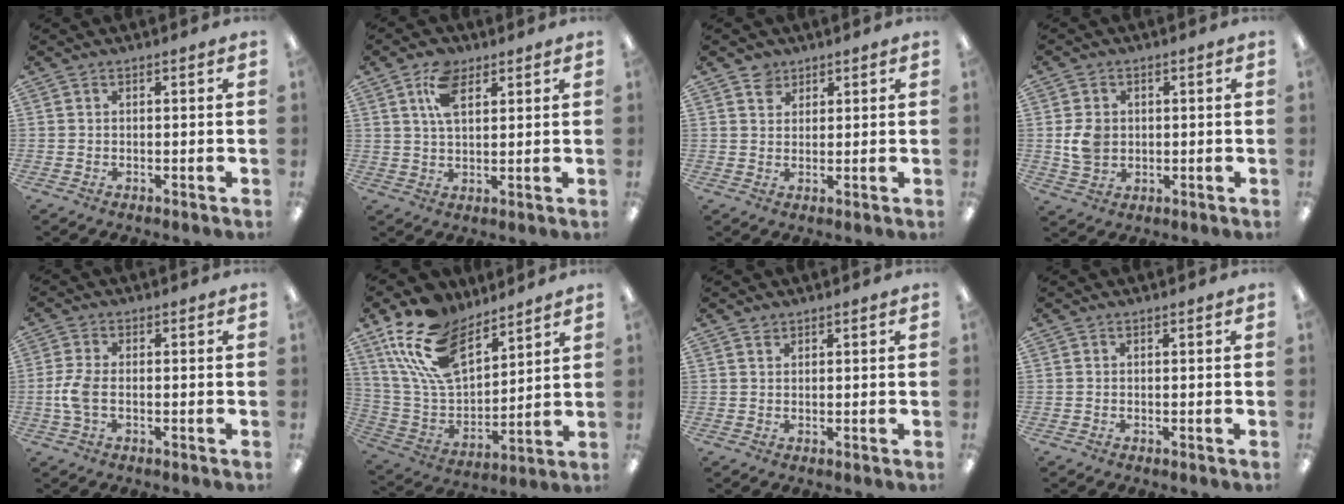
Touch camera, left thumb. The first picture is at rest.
{"total": 8.4, "force": [4.3, 4.6, 5.5], "torque": [-0.105, 0.002, 0.077]}
{"total": 3.5, "force": [2.3, 2.5, 0.3], "torque": [0.002, -0.004, 0.043]}
{"total": 6.0, "force": [0.4, 4.9, 3.4], "torque": [-0.057, 0.004, 0.009]}
{"total": 5.9, "force": [-0.7, 3.1, 5.0], "torque": [-0.117, -0.002, -0.018]}
{"total": 20.0, "force": [12.8, 10.6, 11.1], "torque": [-0.230, -0.057, 0.241]}
{"total": 1.1, "force": [0.9, 0.5, 0.3], "torque": [-0.007, -0.001, 0.018]}
{"total": 0.0}